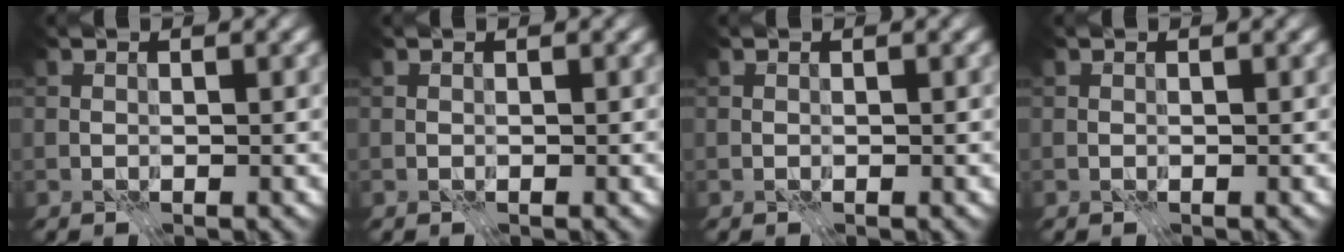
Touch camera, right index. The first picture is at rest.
{"total": 0.0}
{"total": 0.0}
{"total": 0.0}